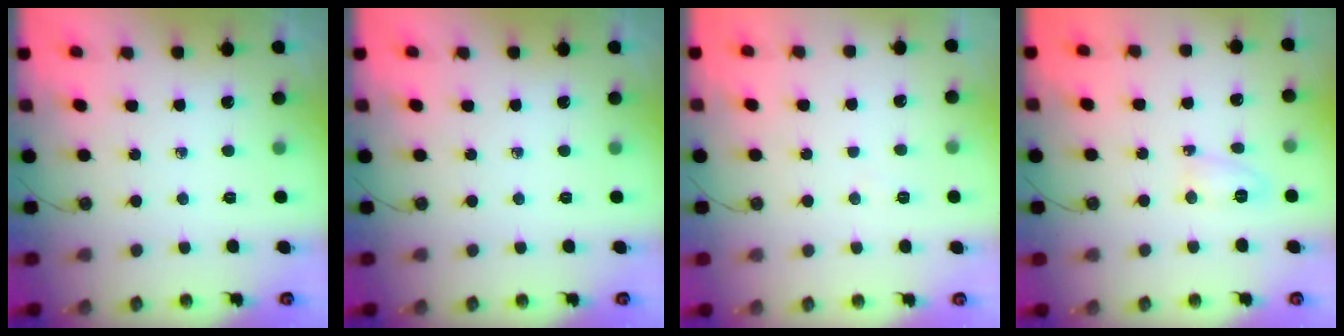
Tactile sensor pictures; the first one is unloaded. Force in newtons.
{"total": 0.0}
{"total": 3.5, "press": 3.5, "slide": 0.5}
{"total": 3.9, "press": 3.7, "slide": 1.4}